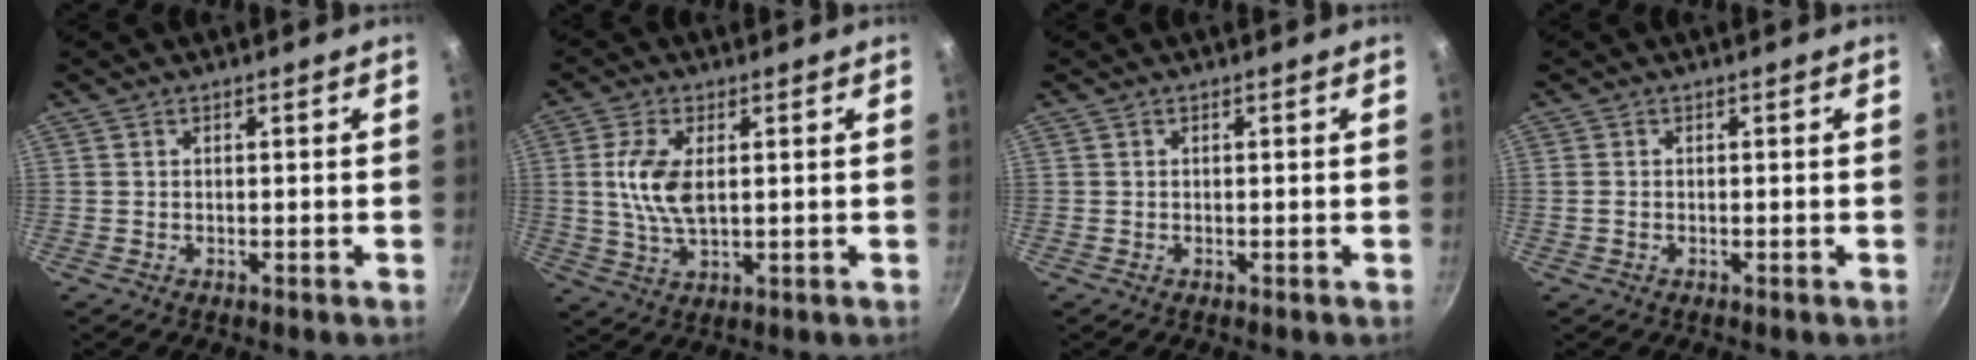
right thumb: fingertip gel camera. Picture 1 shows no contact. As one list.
[{"total": 8.5, "force": [1.3, 4.2, 7.2], "torque": [-0.144, -0.001, 0.026]}, {"total": 0.0}, {"total": 1.0, "force": [-0.2, 0.8, 0.6], "torque": [-0.013, 0.002, -0.004]}]